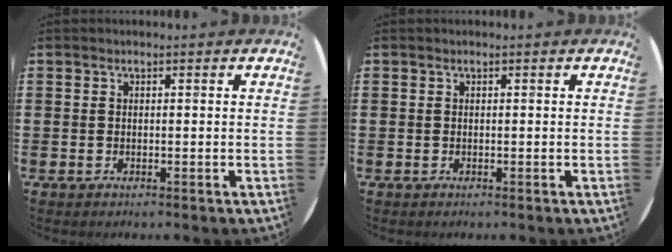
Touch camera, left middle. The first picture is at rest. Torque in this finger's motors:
{"motor_torque": [-0.05, 0.05, -0.01, 0.00]}